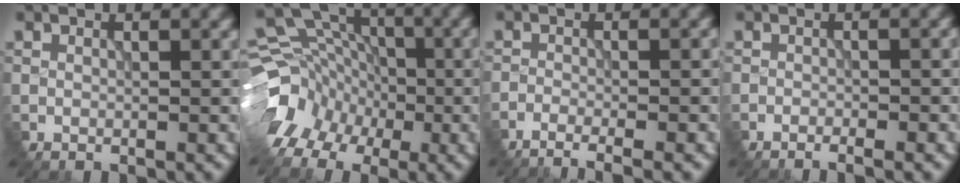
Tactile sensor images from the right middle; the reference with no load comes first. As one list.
[{"total": 7.3, "force": [-4.1, 5.2, 3.2], "torque": [-0.060, 0.002, -0.073]}, {"total": 4.3, "force": [-2.9, 1.0, 3.0], "torque": [-0.014, 0.007, -0.042]}, {"total": 2.0, "force": [-1.4, 0.2, 1.4], "torque": [-0.012, 0.005, -0.017]}]